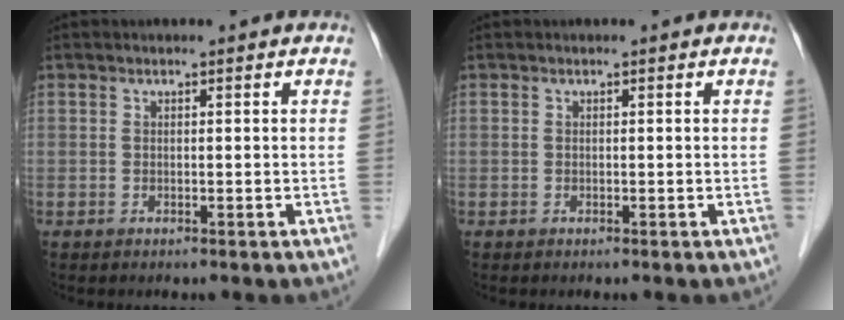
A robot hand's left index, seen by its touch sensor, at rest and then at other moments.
{"total": 0.0}